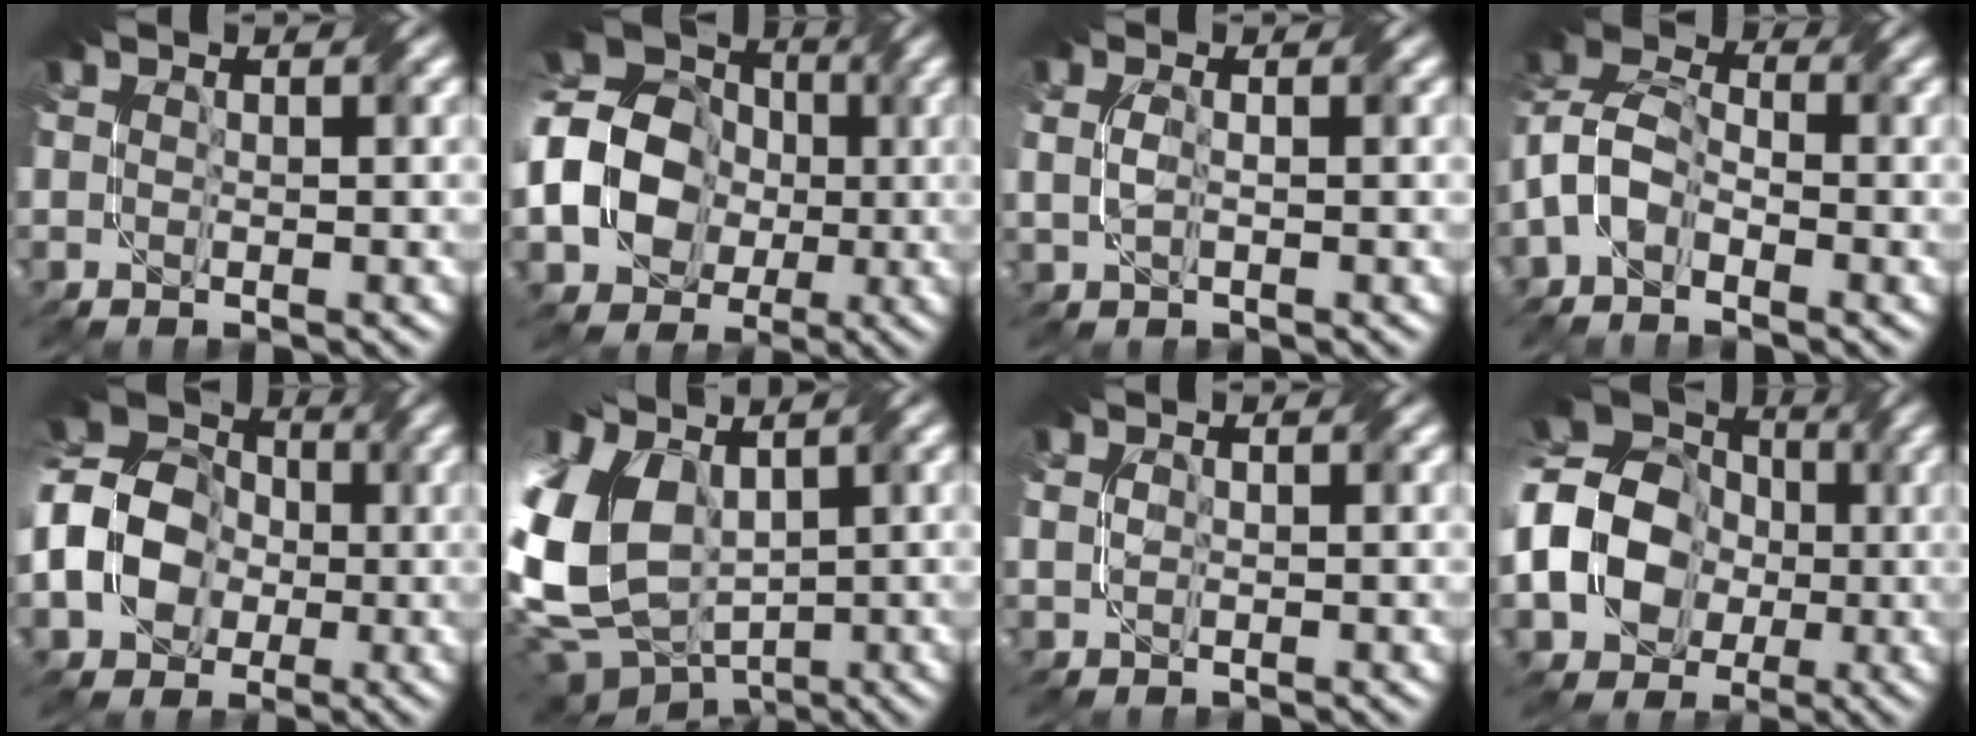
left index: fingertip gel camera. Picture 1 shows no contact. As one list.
[{"total": 13.4, "force": [-1.9, 11.1, 7.3], "torque": [-0.139, -0.007, -0.067]}, {"total": 1.4, "force": [-0.2, 0.8, 1.1], "torque": [-0.029, -0.001, -0.001]}, {"total": 4.9, "force": [-2.2, 3.0, 3.1], "torque": [-0.070, 0.011, -0.059]}, {"total": 9.5, "force": [-2.1, 7.5, 5.4], "torque": [-0.114, -0.002, -0.051]}, {"total": 13.5, "force": [0.6, 9.7, 9.3], "torque": [-0.242, -0.020, 0.020]}, {"total": 0.7, "force": [0.1, 0.5, 0.5], "torque": [-0.013, -0.001, 0.005]}, {"total": 13.0, "force": [-2.0, 10.5, 7.4], "torque": [-0.143, -0.010, -0.063]}]